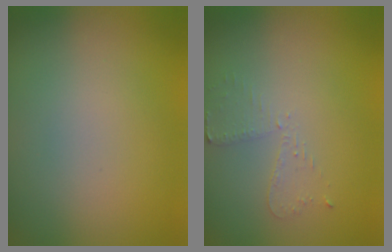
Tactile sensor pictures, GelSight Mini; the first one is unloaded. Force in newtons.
{"total": 1.9, "press": 1.9, "slide": 0.4}